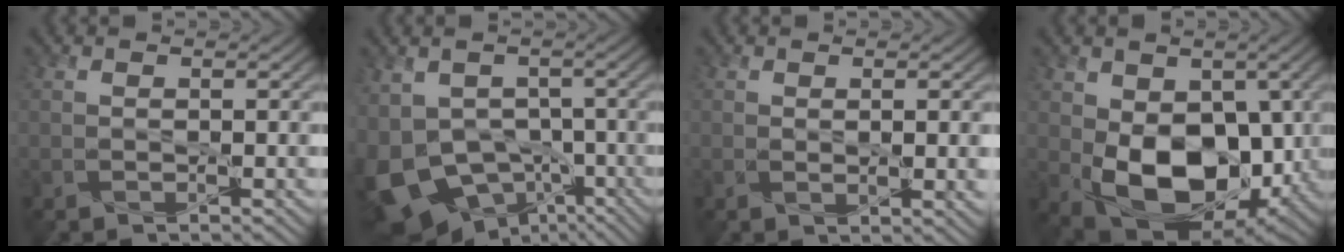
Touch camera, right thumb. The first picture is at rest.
{"total": 13.3, "force": [-4.5, 9.8, 7.7], "torque": [-0.189, -0.028, -0.073]}
{"total": 2.7, "force": [0.2, 0.8, 2.5], "torque": [-0.043, -0.004, 0.007]}
{"total": 12.4, "force": [-1.0, 8.4, 9.1], "torque": [-0.167, -0.033, -0.014]}